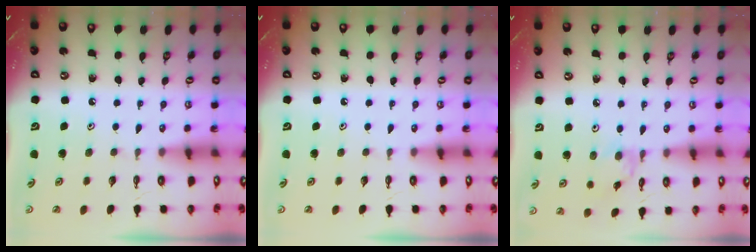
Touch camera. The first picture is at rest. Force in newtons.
{"total": 0.0}
{"total": 2.2, "press": 2.2, "slide": 0.4}